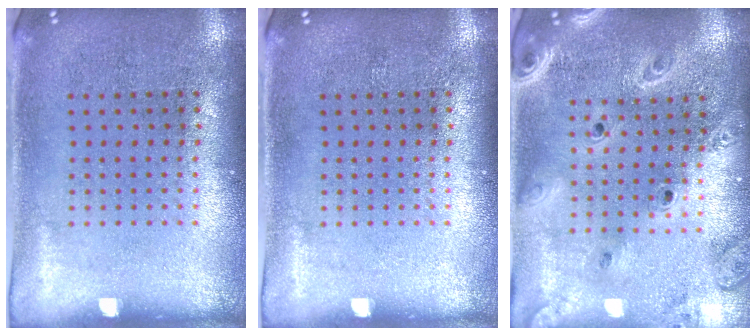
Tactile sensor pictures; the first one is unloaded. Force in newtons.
{"total": 0.0}
{"total": 2.5, "press": 2.2, "slide": 1.2}